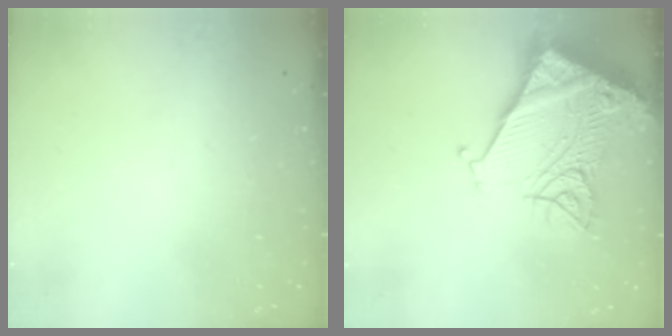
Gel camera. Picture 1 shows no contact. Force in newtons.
{"total": 20.1, "press": 19.9, "slide": 2.6}